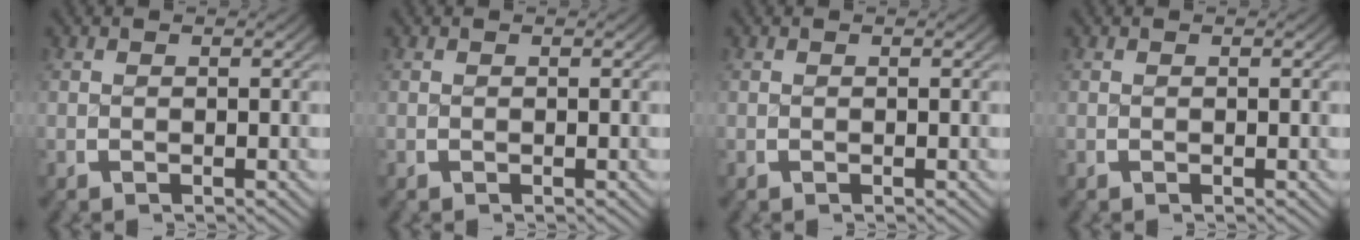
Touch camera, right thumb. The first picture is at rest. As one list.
[{"total": 0.0}, {"total": 0.0}, {"total": 0.0}]